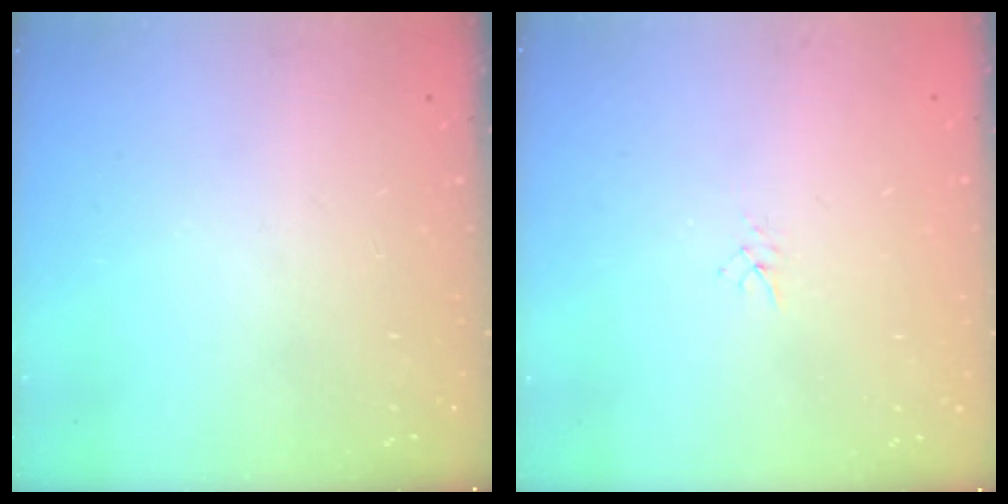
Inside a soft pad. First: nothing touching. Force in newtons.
{"total": 1.9, "press": 1.9, "slide": 0.3}